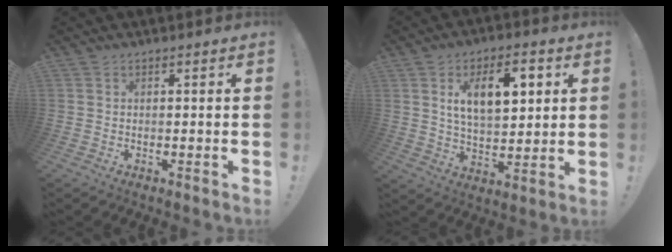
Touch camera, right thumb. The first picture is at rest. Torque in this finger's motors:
{"motor_torque": [1.56, 1.59, 0.17, 0.10, 0.05]}